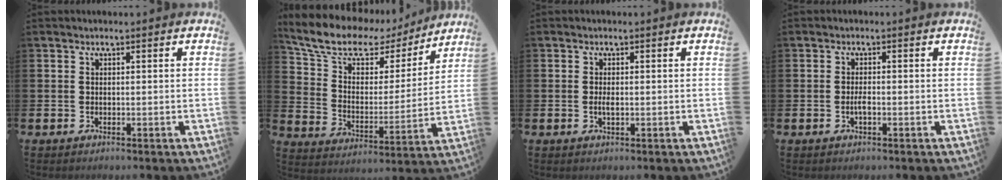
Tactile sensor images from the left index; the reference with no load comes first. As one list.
[{"total": 10.8, "force": [8.5, 5.2, 4.1], "torque": [-0.116, -0.047, 0.146]}, {"total": 1.2, "force": [0.0, 0.4, 1.1], "torque": [-0.016, -0.001, -0.003]}, {"total": 1.4, "force": [-0.4, 0.4, 1.2], "torque": [-0.017, -0.002, -0.009]}]